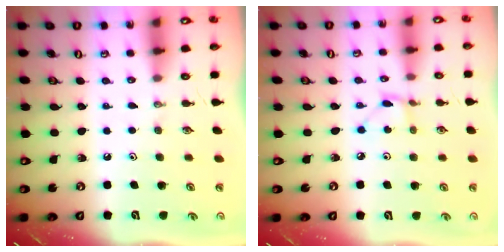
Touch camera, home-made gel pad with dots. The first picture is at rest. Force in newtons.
{"total": 2.1, "press": 2.0, "slide": 0.2}